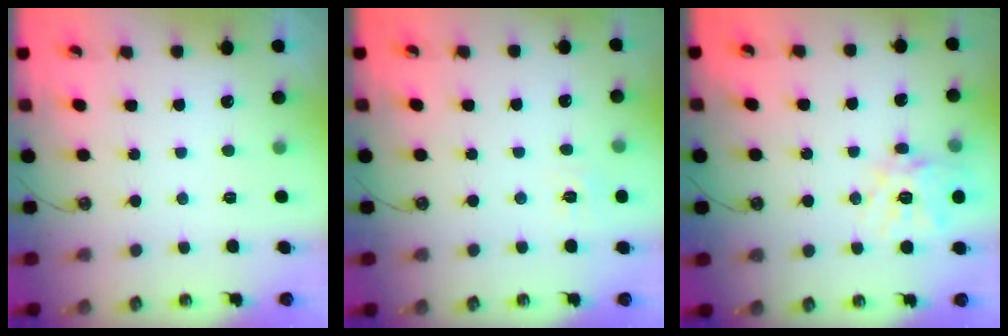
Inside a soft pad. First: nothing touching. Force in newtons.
{"total": 4.6, "press": 4.6, "slide": 0.3}
{"total": 14.2, "press": 14.0, "slide": 1.9}